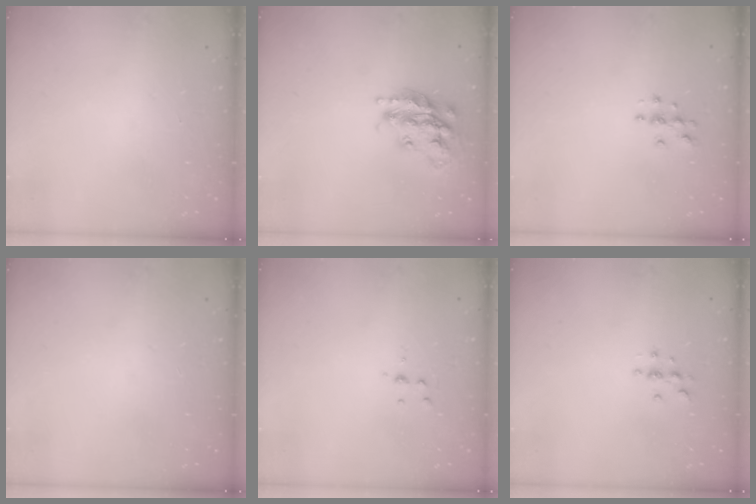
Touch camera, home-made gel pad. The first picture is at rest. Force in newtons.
{"total": 18.3, "press": 18.3, "slide": 1.0}
{"total": 3.6, "press": 3.6, "slide": 0.4}
{"total": 0.0}
{"total": 3.8, "press": 3.8, "slide": 0.4}
{"total": 3.0, "press": 3.0, "slide": 0.3}